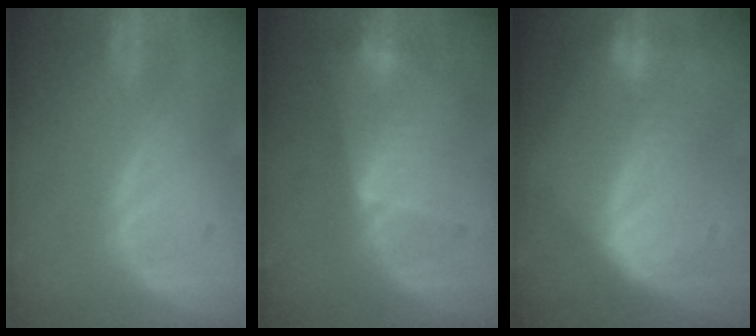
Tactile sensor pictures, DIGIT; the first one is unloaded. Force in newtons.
{"total": 6.3, "press": 6.3, "slide": 0.8}
{"total": 6.9, "press": 6.9, "slide": 0.5}